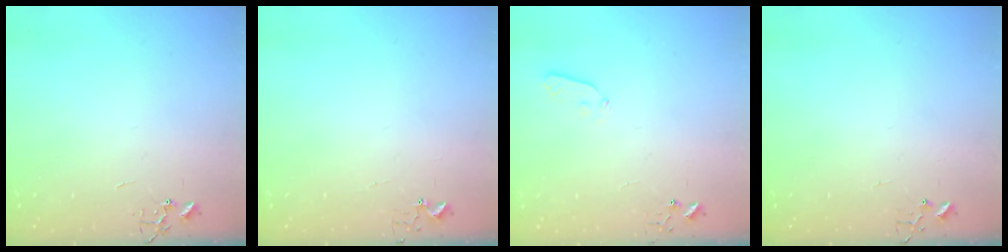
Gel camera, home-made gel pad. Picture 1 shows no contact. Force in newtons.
{"total": 3.7, "press": 3.7, "slide": 0.2}
{"total": 3.7, "press": 3.6, "slide": 0.4}
{"total": 4.2, "press": 4.2, "slide": 0.4}